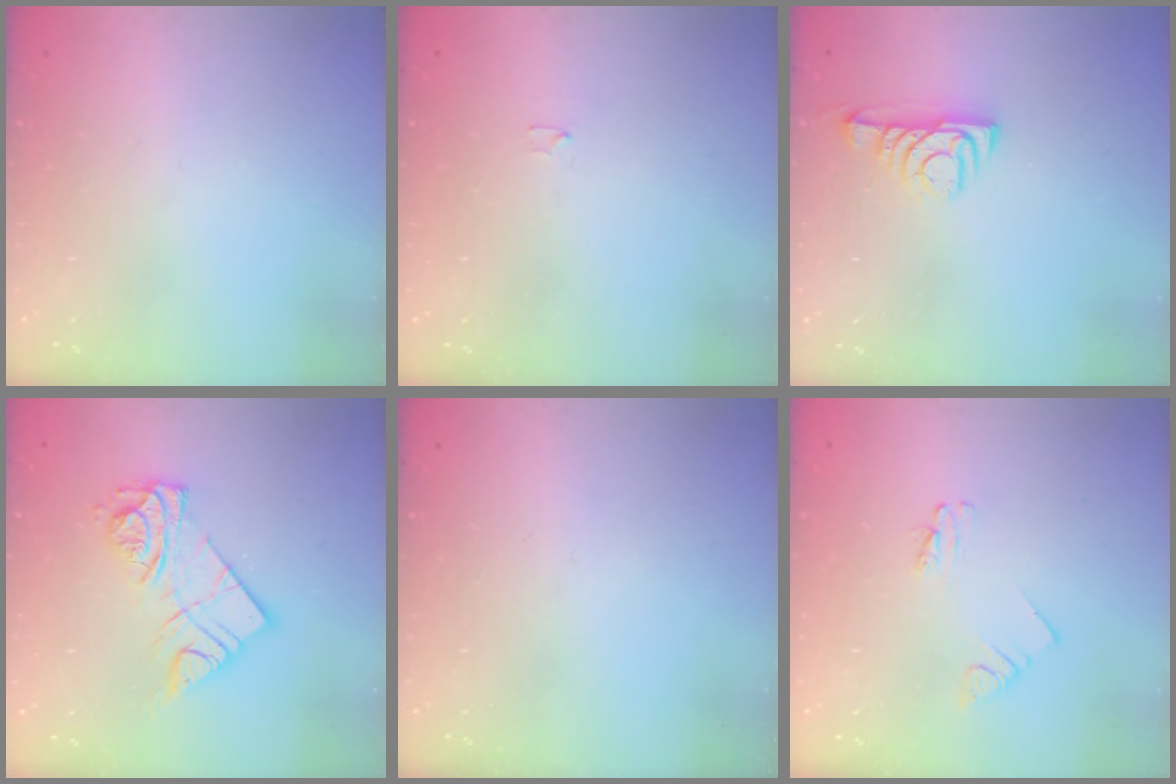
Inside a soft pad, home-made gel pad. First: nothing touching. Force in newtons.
{"total": 1.2, "press": 1.2, "slide": 0.0}
{"total": 6.0, "press": 5.9, "slide": 0.7}
{"total": 11.4, "press": 11.4, "slide": 0.6}
{"total": 0.0}
{"total": 1.8, "press": 1.8, "slide": 0.1}